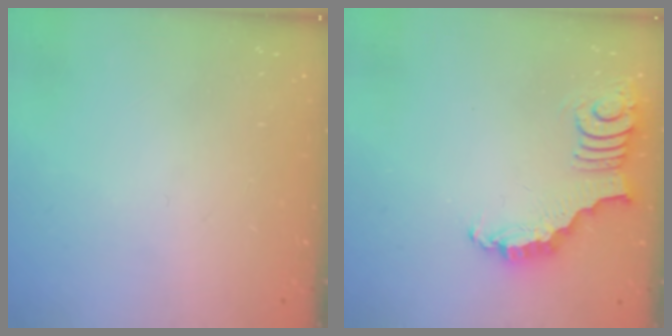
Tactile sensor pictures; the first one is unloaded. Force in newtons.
{"total": 3.4, "press": 3.4, "slide": 0.5}